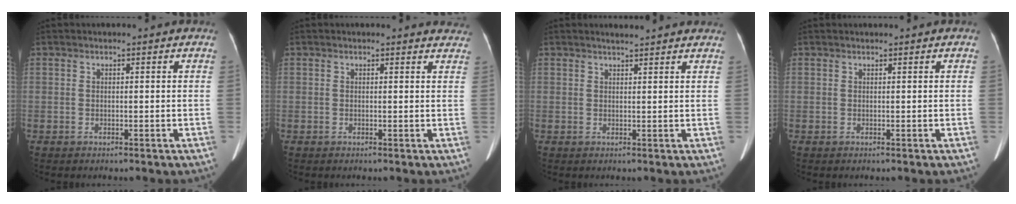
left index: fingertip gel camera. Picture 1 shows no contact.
{"total": 3.6, "force": [3.4, 1.1, 0.1], "torque": [0.012, -0.015, 0.009]}
{"total": 6.0, "force": [5.6, 0.7, 2.1], "torque": [-0.026, 0.017, 0.058]}
{"total": 1.0, "force": [1.0, 0.0, 0.2], "torque": [-0.004, 0.015, 0.015]}